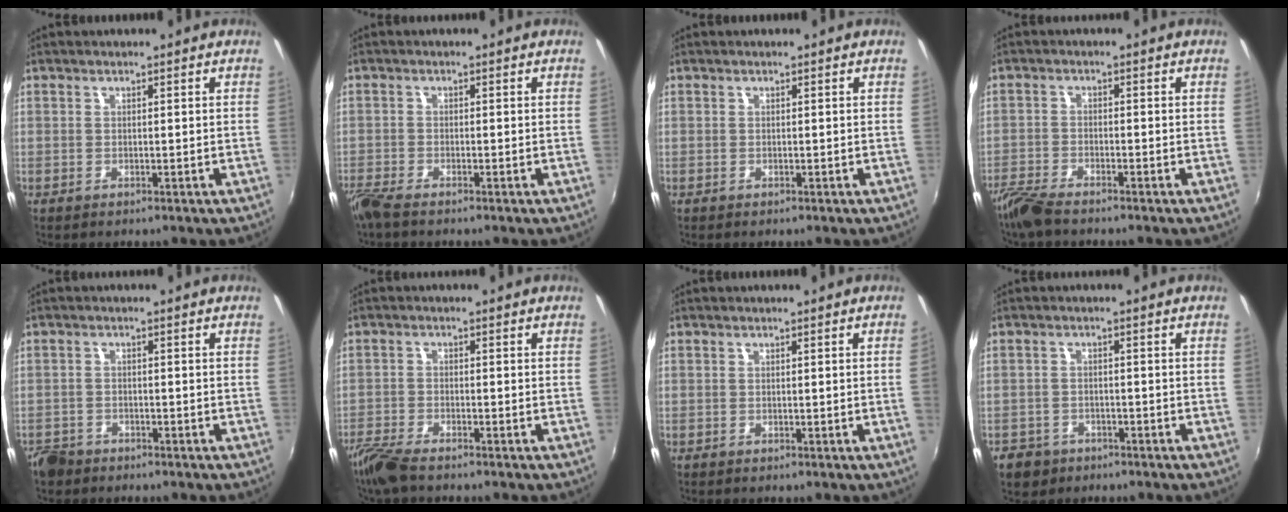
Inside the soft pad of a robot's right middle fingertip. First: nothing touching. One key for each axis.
{"total": 3.9, "fx": -3.3, "fy": 0.4, "fz": 2.0, "tx": -0.055, "ty": -0.016, "tz": -0.067}
{"total": 0.0}
{"total": 5.6, "fx": -4.9, "fy": 0.9, "fz": 2.5, "tx": -0.071, "ty": -0.018, "tz": -0.099}
{"total": 4.6, "fx": -3.6, "fy": 2.6, "fz": 1.0, "tx": -0.037, "ty": -0.004, "tz": -0.068}
{"total": 6.2, "fx": -5.3, "fy": 1.1, "fz": 3.1, "tx": -0.086, "ty": -0.022, "tz": -0.105}
{"total": 0.8, "fx": 0.0, "fy": -0.4, "fz": 0.6, "tx": -0.002, "ty": -0.005, "tz": -0.001}
{"total": 5.6, "fx": -3.4, "fy": 4.2, "fz": 1.5, "tx": -0.050, "ty": 0.001, "tz": -0.050}